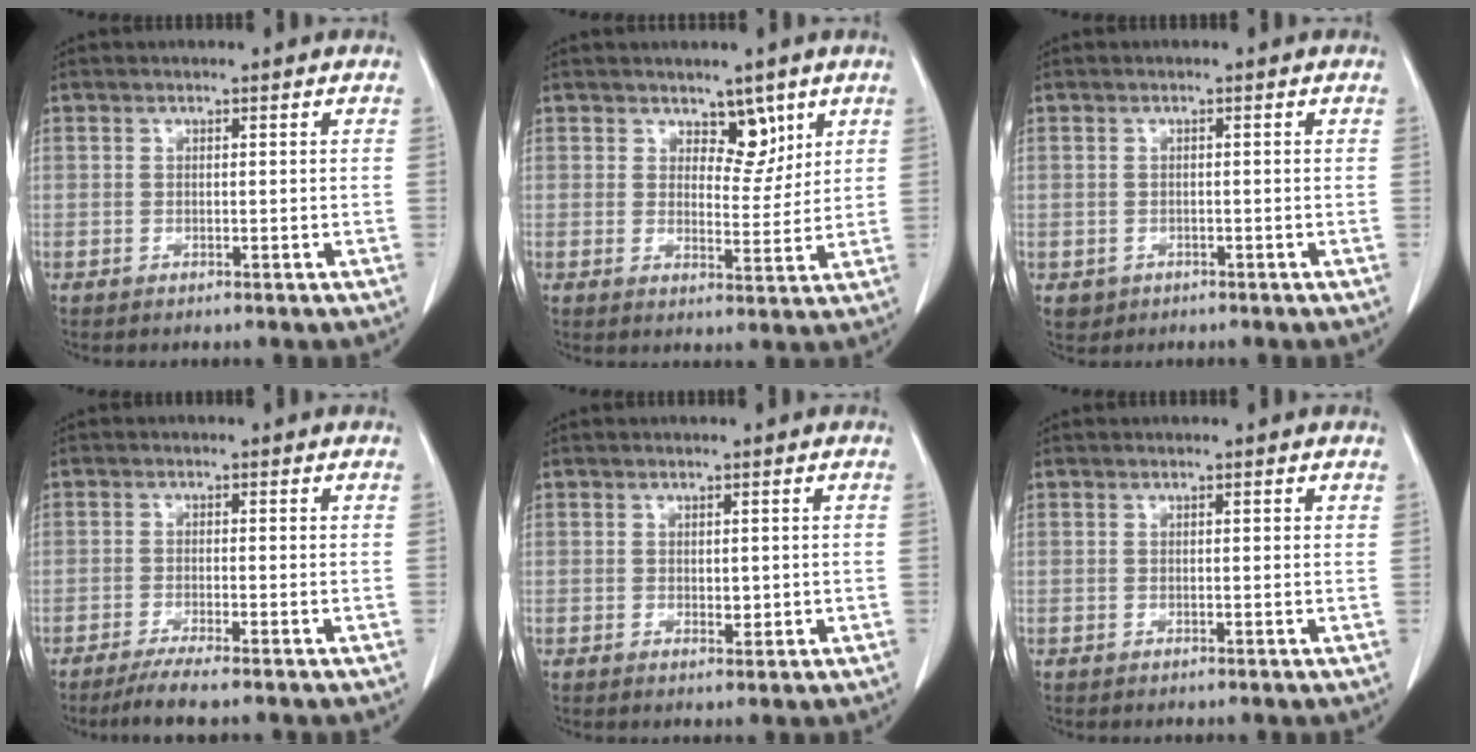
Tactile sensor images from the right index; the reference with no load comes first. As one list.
[{"total": 4.6, "force": [2.9, 2.4, 2.5], "torque": [-0.024, -0.008, 0.045]}, {"total": 1.6, "force": [-0.7, 1.4, 0.2], "torque": [-0.004, 0.003, -0.003]}, {"total": 4.2, "force": [-3.3, -0.6, 2.6], "torque": [-0.046, -0.010, -0.061]}, {"total": 1.6, "force": [0.0, 1.0, 1.3], "torque": [-0.017, -0.001, 0.005]}, {"total": 0.5, "force": [0.2, 0.0, 0.5], "torque": [-0.010, 0.000, 0.002]}]